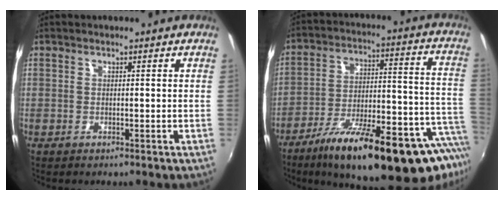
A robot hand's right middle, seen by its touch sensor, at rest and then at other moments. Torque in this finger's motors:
{"motor_torque": [1.08, -1.06, 1.05, 0.21]}